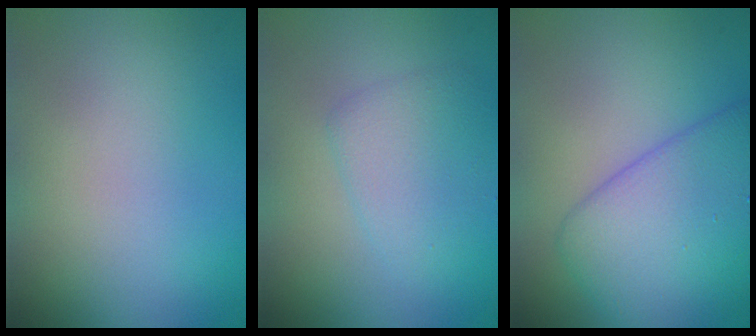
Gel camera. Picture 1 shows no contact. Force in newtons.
{"total": 2.7, "press": 2.7, "slide": 0.1}
{"total": 6.5, "press": 6.5, "slide": 0.1}